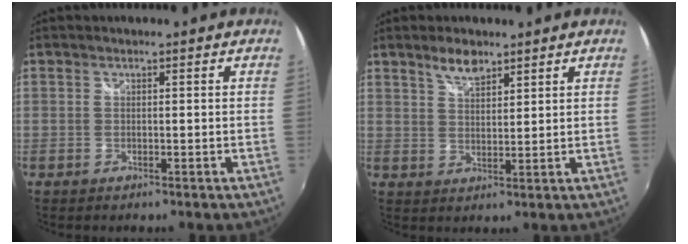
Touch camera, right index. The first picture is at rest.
{"total": 4.4, "force": [3.4, 1.7, 2.3], "torque": [-0.037, 0.004, 0.062]}